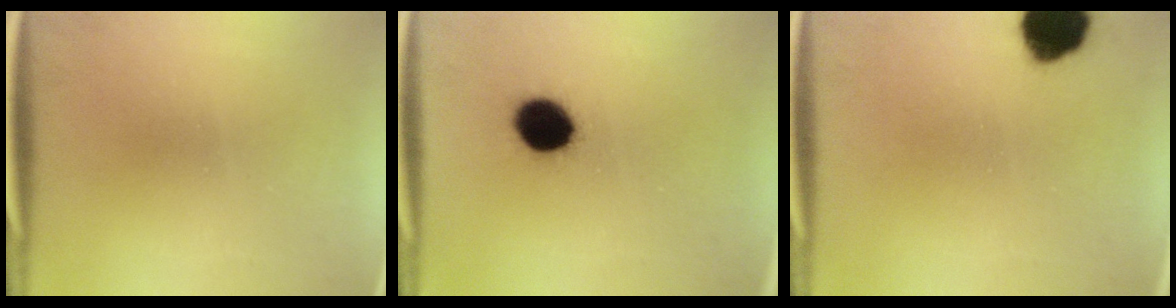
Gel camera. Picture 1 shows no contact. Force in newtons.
{"total": 9.2}
{"total": 11.4}